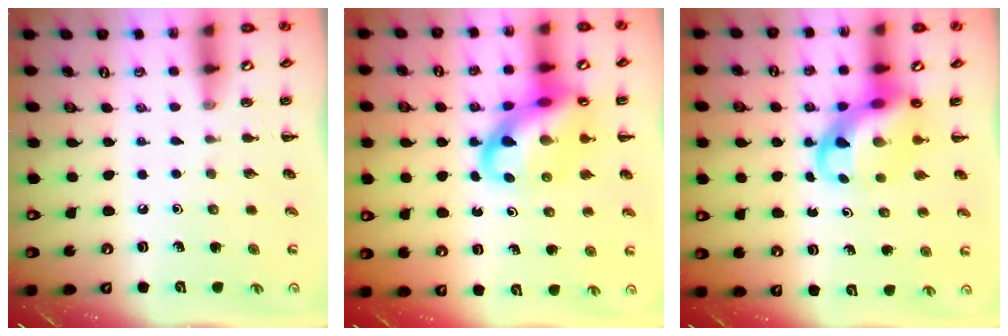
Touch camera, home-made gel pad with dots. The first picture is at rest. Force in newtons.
{"total": 15.9, "press": 15.5, "slide": 3.6}
{"total": 8.5, "press": 8.2, "slide": 2.2}